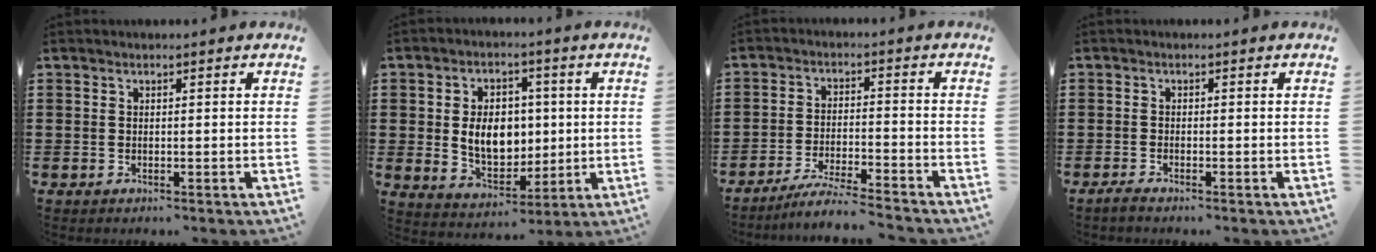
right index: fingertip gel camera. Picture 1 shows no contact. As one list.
[{"total": 8.0, "force": [0.4, 5.6, 5.7], "torque": [-0.101, 0.006, 0.003]}, {"total": 4.9, "force": [-4.7, -0.4, 1.5], "torque": [-0.033, -0.009, -0.093]}, {"total": 0.9, "force": [-0.8, -0.1, 0.5], "torque": [-0.010, -0.008, -0.013]}]